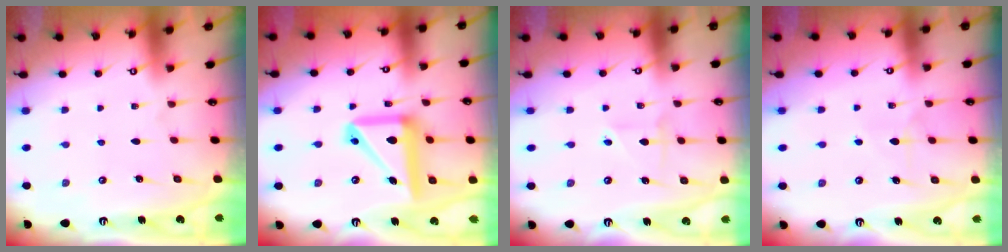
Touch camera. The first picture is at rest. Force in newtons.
{"total": 16.1, "press": 16.0, "slide": 2.1}
{"total": 2.6, "press": 2.6, "slide": 0.3}
{"total": 5.5, "press": 5.5, "slide": 0.3}